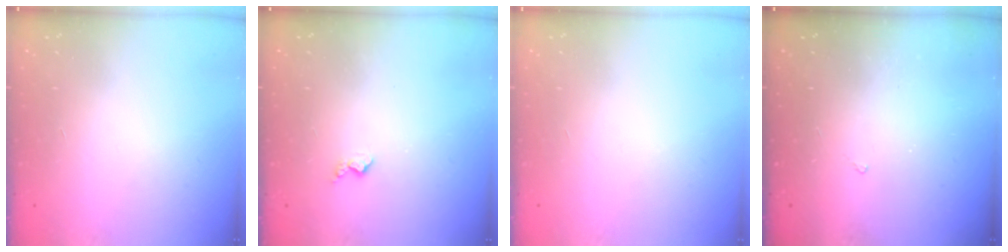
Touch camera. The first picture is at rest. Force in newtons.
{"total": 3.0, "press": 3.0, "slide": 0.5}
{"total": 0.0}
{"total": 2.0, "press": 1.9, "slide": 0.3}